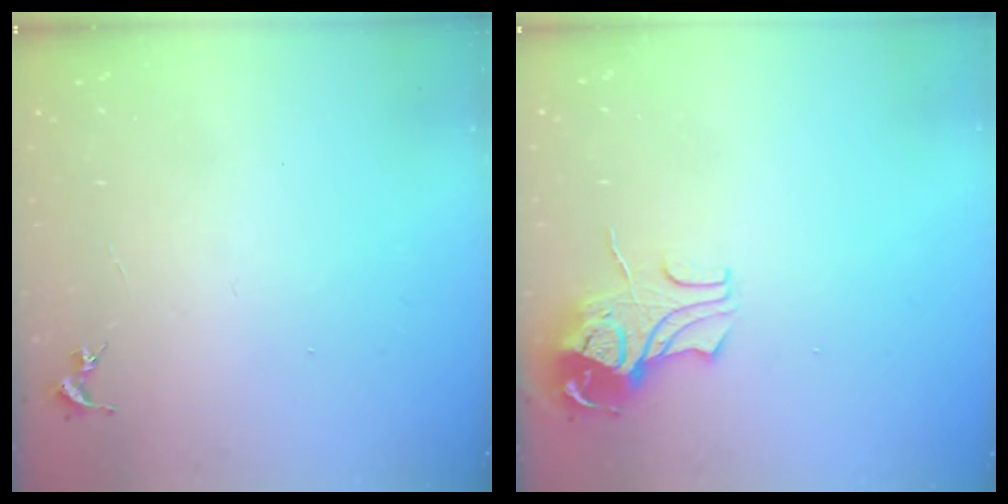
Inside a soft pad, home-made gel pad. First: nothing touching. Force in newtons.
{"total": 9.4, "press": 9.4, "slide": 1.1}